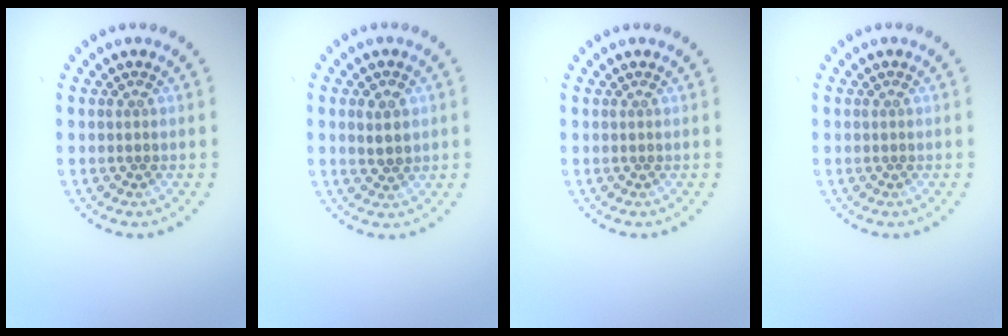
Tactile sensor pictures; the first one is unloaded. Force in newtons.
{"total": 1.7, "press": 1.7, "slide": 0.3}
{"total": 0.0}
{"total": 0.0}